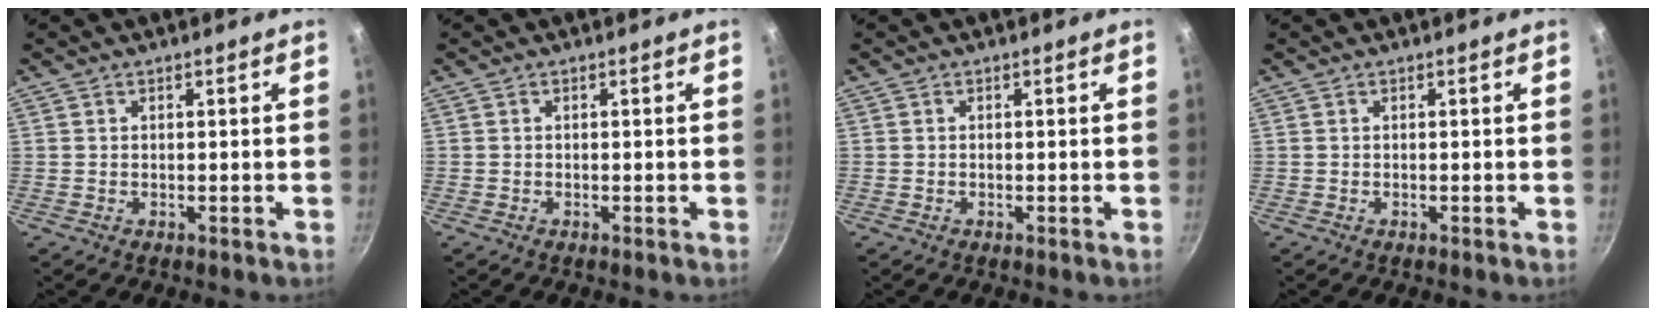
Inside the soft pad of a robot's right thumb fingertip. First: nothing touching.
{"total": 0.0}
{"total": 0.0}
{"total": 0.0}